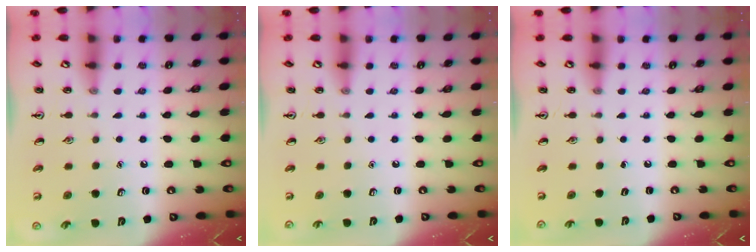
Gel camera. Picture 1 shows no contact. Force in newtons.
{"total": 0.0}
{"total": 0.0}